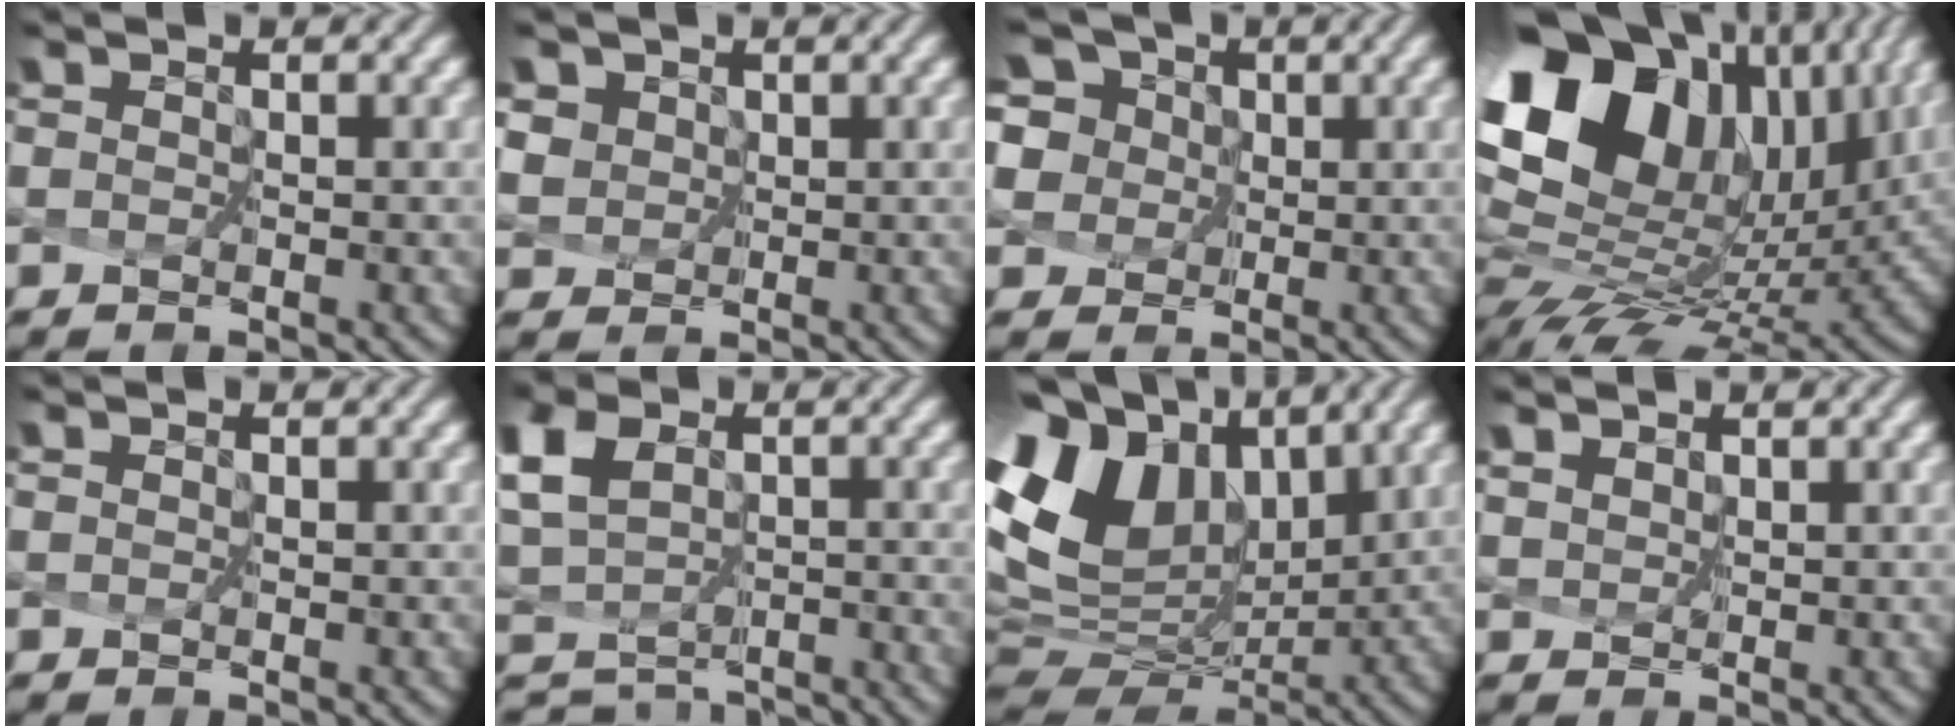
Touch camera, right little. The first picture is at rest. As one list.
[{"total": 4.0, "force": [2.4, 2.9, 1.3], "torque": [-0.052, 0.001, 0.046]}, {"total": 8.4, "force": [3.9, 6.3, 3.9], "torque": [-0.086, 0.033, 0.062]}, {"total": 17.1, "force": [5.5, 10.9, 11.9], "torque": [-0.221, 0.009, 0.137]}, {"total": 0.0}, {"total": 5.8, "force": [-1.4, 4.6, 3.2], "torque": [-0.084, -0.015, -0.002]}, {"total": 12.3, "force": [4.2, 8.2, 8.1], "torque": [-0.186, 0.008, 0.098]}, {"total": 1.4, "force": [1.4, 0.4, 0.1], "torque": [-0.026, -0.004, 0.042]}]